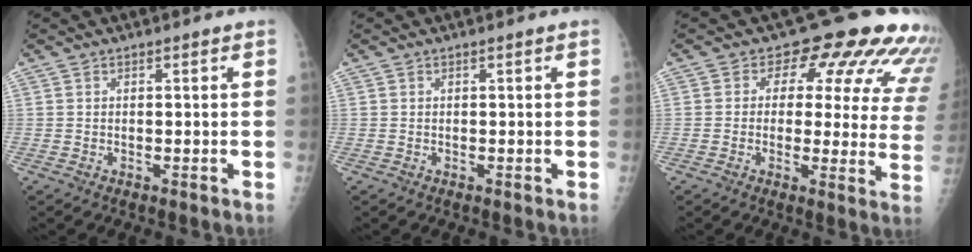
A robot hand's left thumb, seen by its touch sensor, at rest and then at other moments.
{"total": 0.0}
{"total": 16.2, "force": [9.9, 8.7, 9.4], "torque": [-0.056, -0.031, 0.086]}